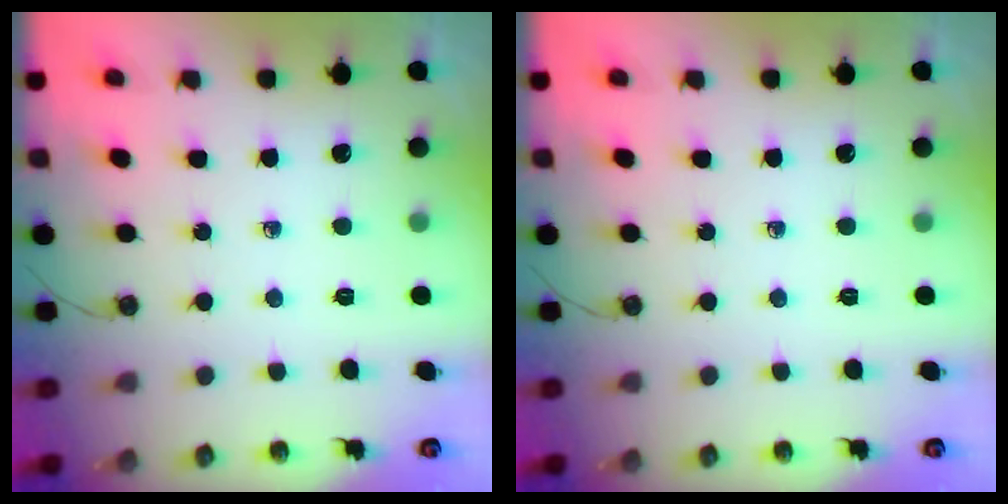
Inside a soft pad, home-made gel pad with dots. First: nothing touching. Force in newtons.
{"total": 0.0}